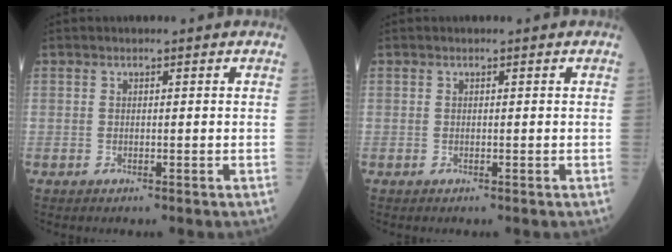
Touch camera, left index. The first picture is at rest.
{"total": 0.0}